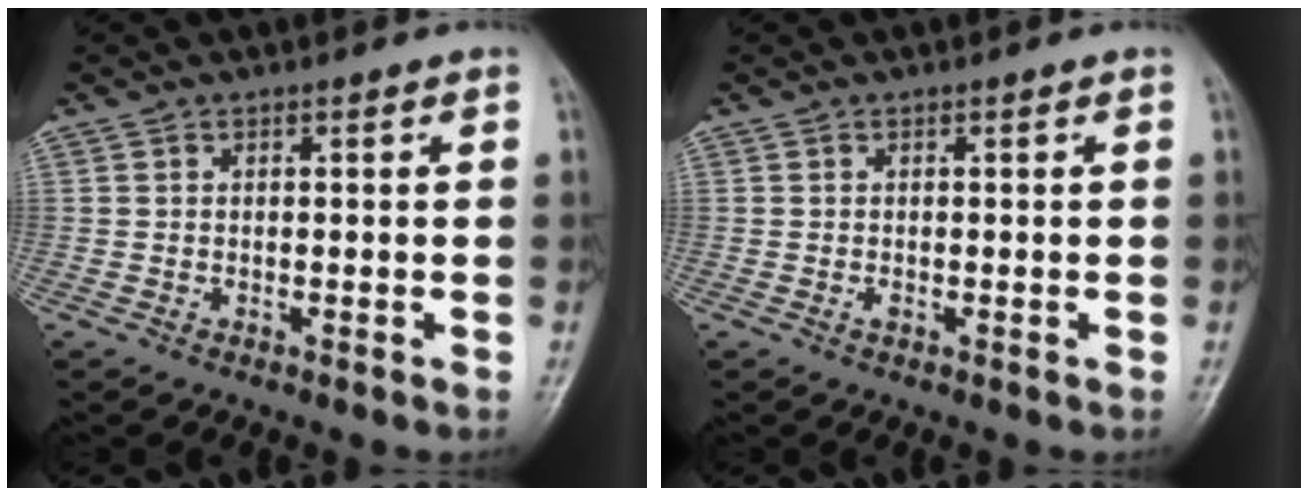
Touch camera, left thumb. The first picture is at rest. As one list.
[{"total": 0.5, "force": [0.0, 0.3, 0.4], "torque": [-0.006, 0.000, 0.002]}]